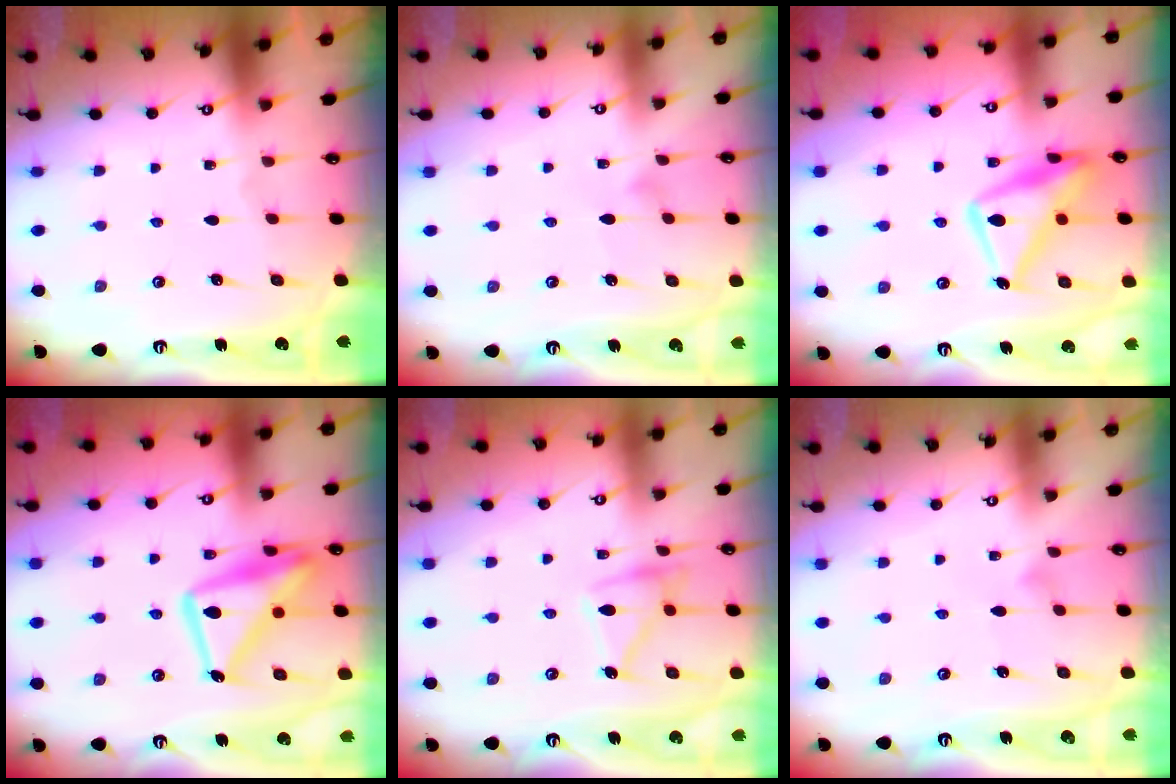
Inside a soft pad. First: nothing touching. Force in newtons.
{"total": 3.3, "press": 3.3, "slide": 0.1}
{"total": 16.3, "press": 16.2, "slide": 1.4}
{"total": 17.5, "press": 17.4, "slide": 1.6}
{"total": 13.7, "press": 13.7, "slide": 0.9}
{"total": 3.4, "press": 3.4, "slide": 0.2}